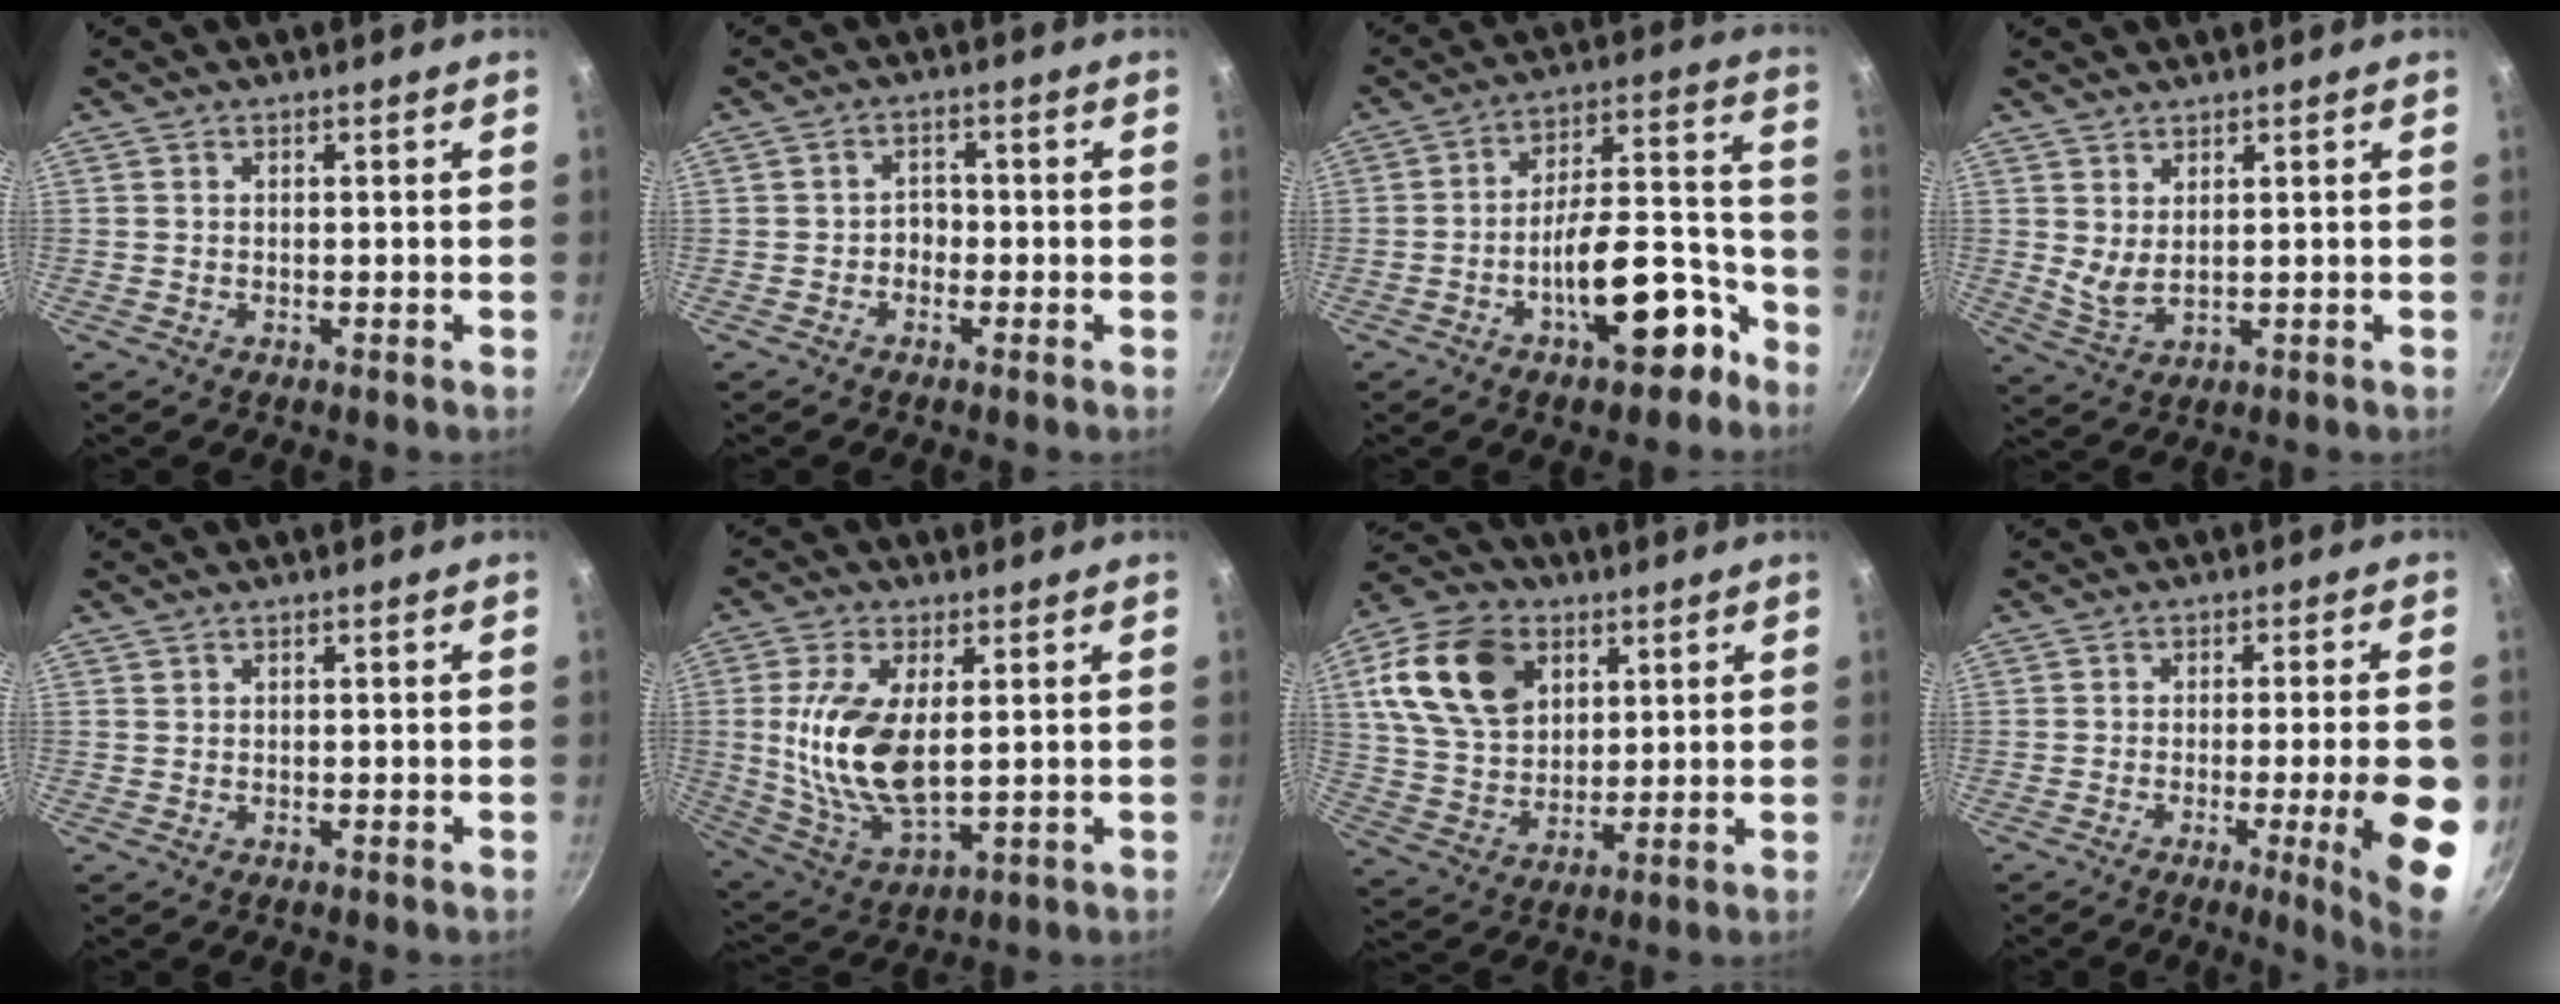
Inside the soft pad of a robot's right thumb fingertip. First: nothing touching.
{"total": 2.4, "force": [-0.9, 1.9, 1.1], "torque": [0.004, 0.014, -0.019]}
{"total": 16.2, "force": [-8.1, 6.8, 12.3], "torque": [-0.140, 0.081, -0.115]}
{"total": 3.6, "force": [1.8, 1.3, 2.9], "torque": [-0.052, -0.027, 0.038]}
{"total": 0.0}
{"total": 14.7, "force": [1.9, 7.2, 12.7], "torque": [-0.247, -0.015, 0.043]}
{"total": 17.4, "force": [6.2, 12.3, 10.6], "torque": [-0.174, -0.009, 0.114]}
{"total": 11.8, "force": [-2.9, 1.1, 11.4], "torque": [-0.140, 0.007, -0.036]}